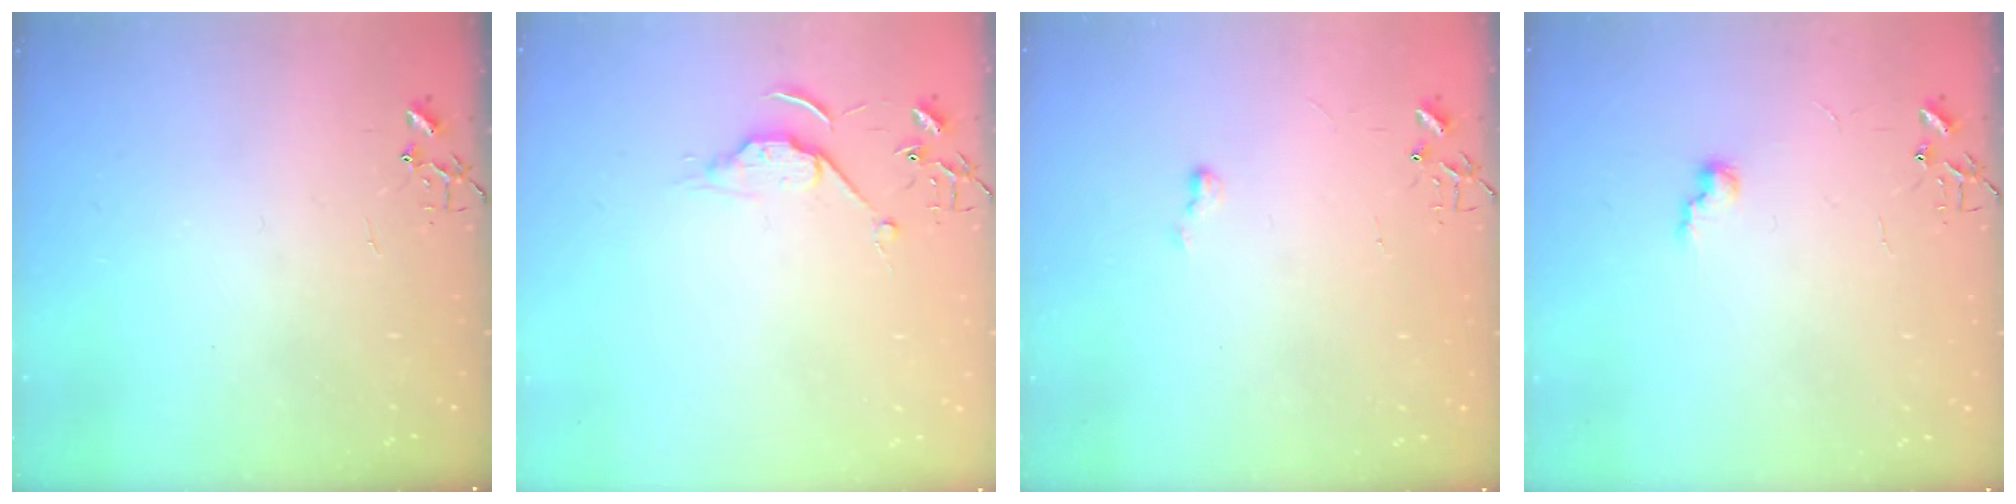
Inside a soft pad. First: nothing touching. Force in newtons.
{"total": 6.5, "press": 6.5, "slide": 0.8}
{"total": 3.4, "press": 3.4, "slide": 0.5}
{"total": 6.2, "press": 6.2, "slide": 0.7}